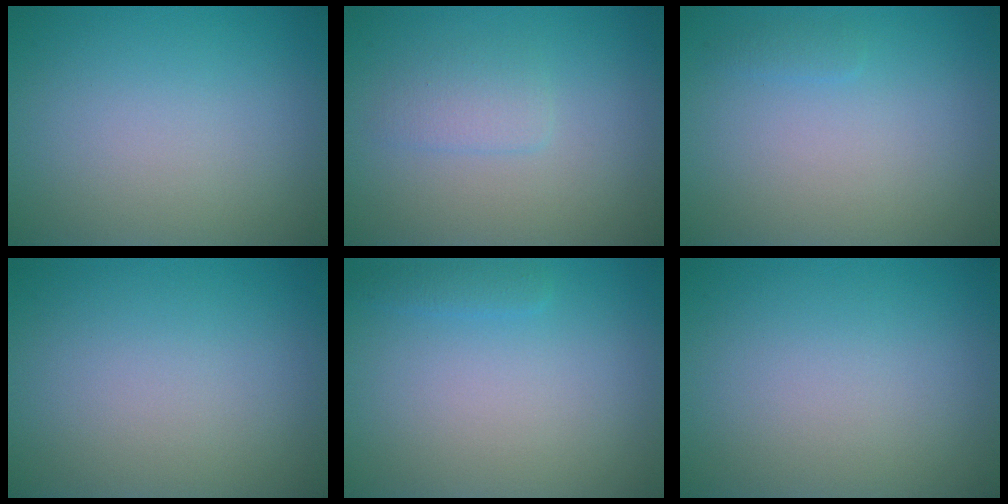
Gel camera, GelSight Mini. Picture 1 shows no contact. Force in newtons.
{"total": 1.6, "press": 1.6, "slide": 0.0}
{"total": 0.6, "press": 0.6, "slide": 0.0}
{"total": 0.0}
{"total": 0.9, "press": 0.9, "slide": 0.0}
{"total": 0.0}